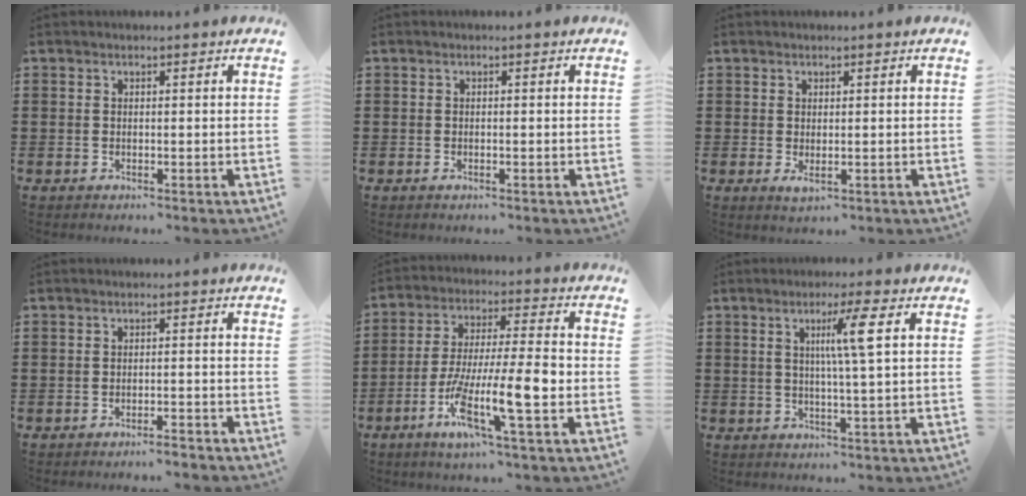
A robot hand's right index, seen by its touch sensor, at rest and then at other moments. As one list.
[{"total": 0.0}, {"total": 1.5, "force": [0.1, 0.6, 1.4], "torque": [-0.027, -0.002, 0.003]}, {"total": 1.8, "force": [-1.8, -0.1, 0.3], "torque": [-0.008, 0.001, -0.036]}, {"total": 13.7, "force": [-4.6, 2.5, 12.7], "torque": [-0.257, -0.012, -0.090]}, {"total": 6.3, "force": [1.6, -0.7, 6.0], "torque": [-0.120, -0.005, 0.019]}]